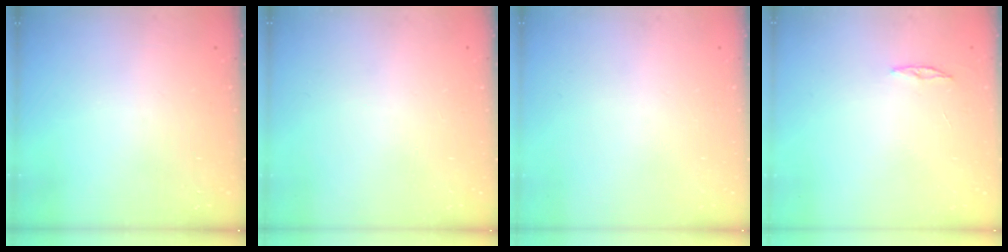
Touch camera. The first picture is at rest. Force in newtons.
{"total": 0.0}
{"total": 0.0}
{"total": 3.0, "press": 2.9, "slide": 0.3}